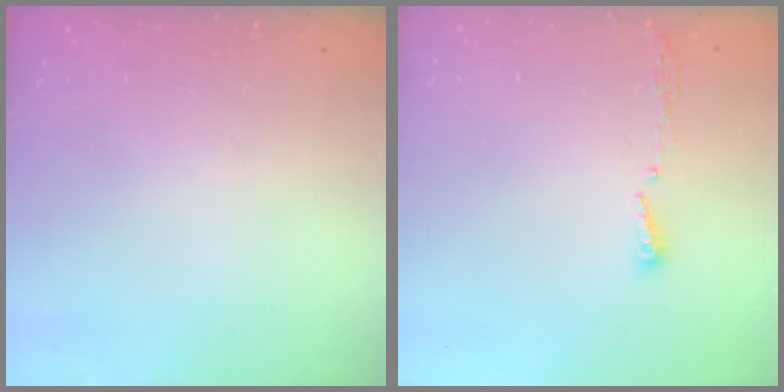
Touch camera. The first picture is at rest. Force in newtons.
{"total": 4.0, "press": 4.0, "slide": 0.4}